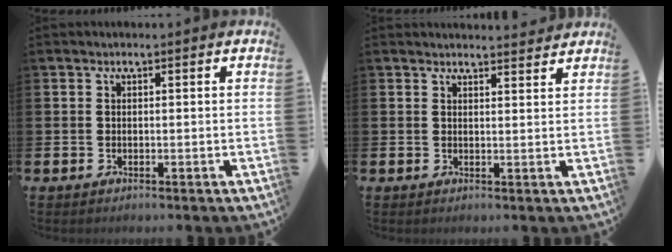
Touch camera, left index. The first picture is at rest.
{"total": 2.3, "force": [2.3, 0.2, -0.1], "torque": [0.010, -0.018, 0.040]}